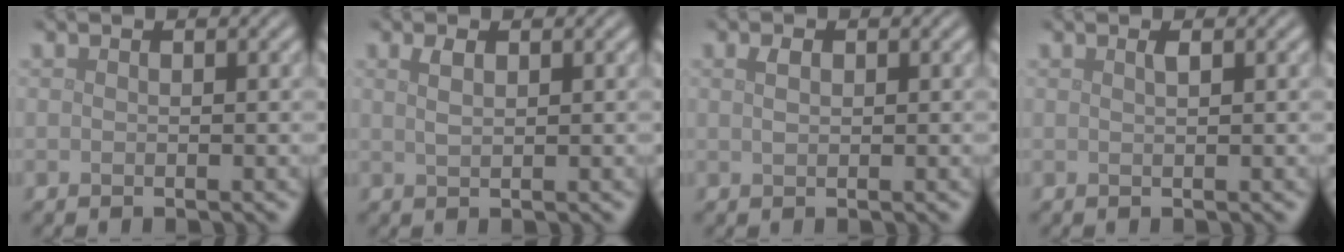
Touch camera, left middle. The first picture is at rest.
{"total": 1.3, "force": [0.7, 0.5, 1.0], "torque": [-0.022, 0.000, 0.016]}
{"total": 1.1, "force": [0.4, 0.7, 0.8], "torque": [-0.017, 0.000, 0.009]}
{"total": 0.8, "force": [0.4, 0.2, 0.6], "torque": [-0.007, 0.001, 0.005]}